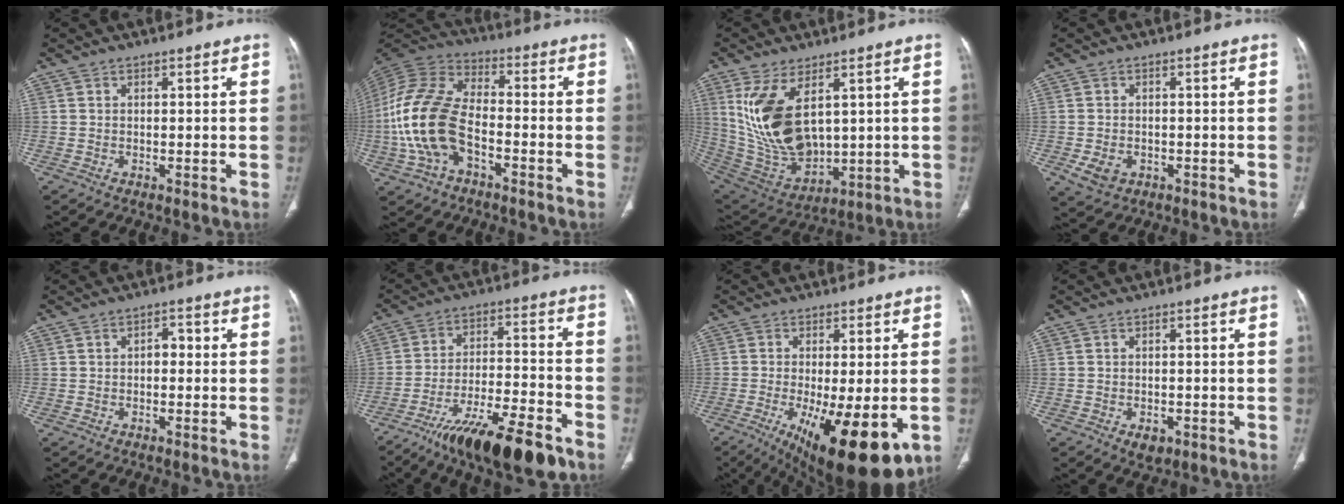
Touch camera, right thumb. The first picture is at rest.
{"total": 20.7, "force": [-4.2, 12.3, 16.2], "torque": [-0.348, 0.018, -0.076]}
{"total": 16.8, "force": [4.9, 9.0, 13.4], "torque": [-0.249, -0.026, 0.124]}
{"total": 4.2, "force": [-1.4, 3.2, 2.4], "torque": [-0.041, 0.002, -0.013]}
{"total": 2.2, "force": [-0.2, 1.5, 1.6], "torque": [-0.013, 0.010, -0.010]}
{"total": 19.1, "force": [-12.6, 5.3, 13.4], "torque": [-0.208, 0.058, -0.206]}
{"total": 18.0, "force": [-6.4, 5.7, 15.8], "torque": [-0.219, -0.027, -0.081]}
{"total": 2.9, "force": [-1.3, 1.8, 1.8], "torque": [-0.018, 0.001, -0.012]}